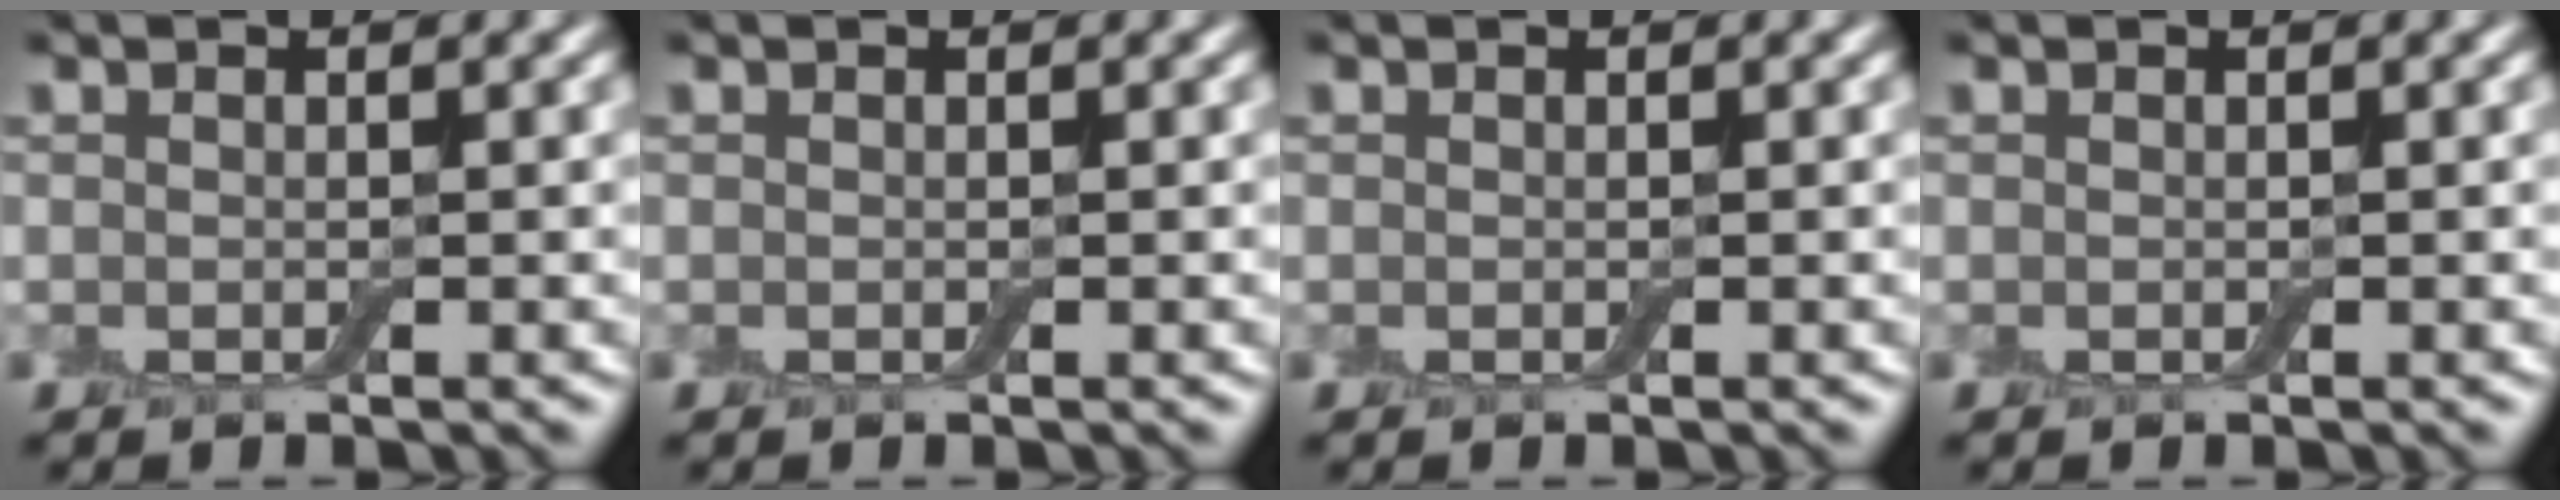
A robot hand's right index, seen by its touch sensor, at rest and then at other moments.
{"total": 0.0}
{"total": 0.0}
{"total": 0.0}